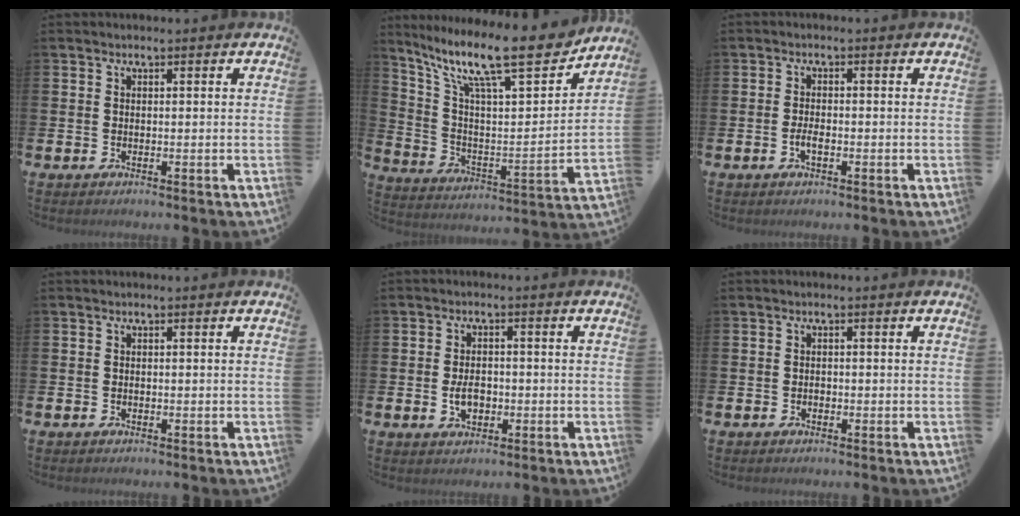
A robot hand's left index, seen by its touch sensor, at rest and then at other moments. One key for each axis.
{"total": 14.7, "fx": 12.0, "fy": 3.2, "fz": 7.9, "tx": -0.173, "ty": -0.082, "tz": 0.198}
{"total": 1.7, "fx": -0.6, "fy": 0.8, "fz": 1.4, "tx": -0.027, "ty": 0.001, "tz": -0.013}
{"total": 0.0}
{"total": 3.3, "fx": -0.6, "fy": 2.2, "fz": 2.4, "tx": -0.038, "ty": 0.001, "tz": -0.014}
{"total": 0.7, "fx": -0.4, "fy": 0.5, "fz": 0.2, "tx": -0.013, "ty": 0.005, "tz": -0.008}